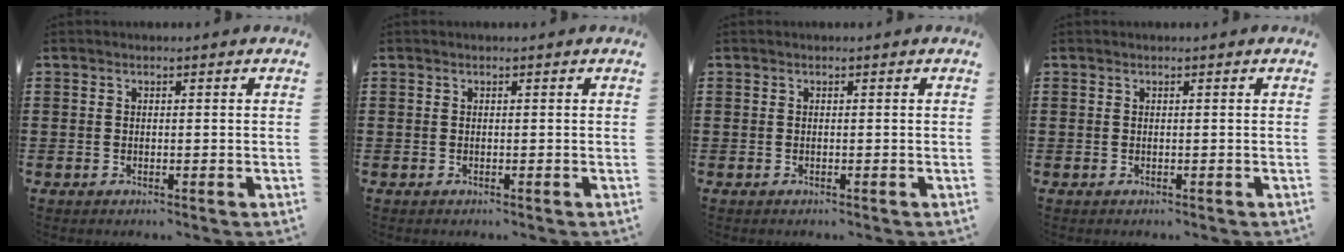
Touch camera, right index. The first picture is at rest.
{"total": 0.0}
{"total": 0.0}
{"total": 0.0}